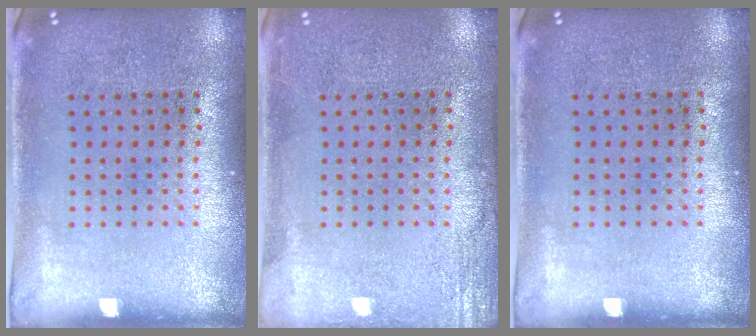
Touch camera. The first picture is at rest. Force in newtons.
{"total": 2.2, "press": 2.2, "slide": 0.4}
{"total": 0.0}